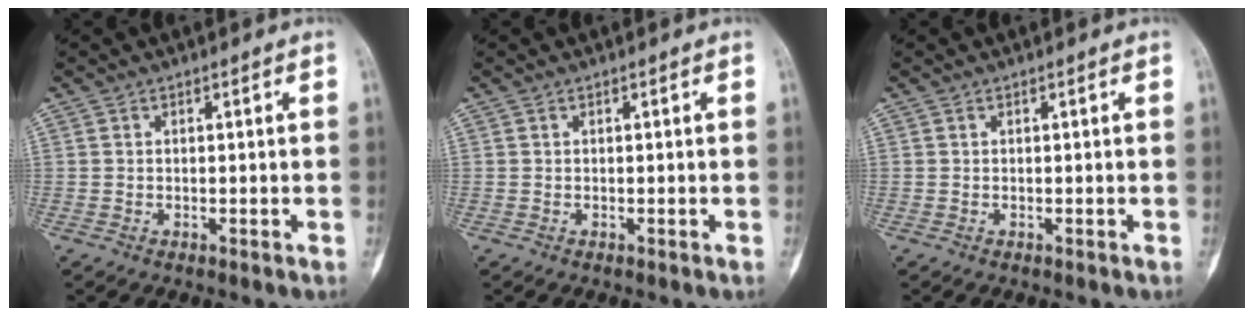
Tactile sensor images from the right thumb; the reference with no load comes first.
{"total": 0.0}
{"total": 0.0}